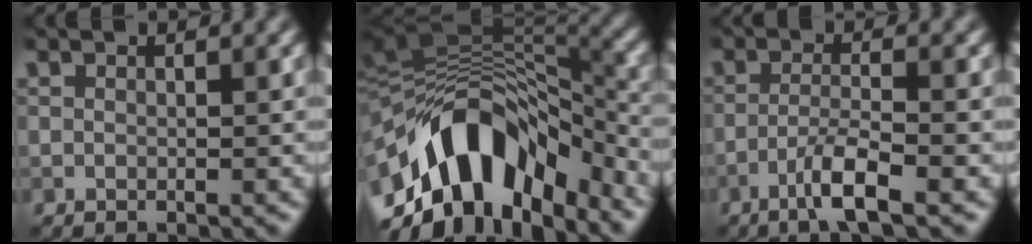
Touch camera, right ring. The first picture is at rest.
{"total": 13.5, "force": [-5.3, 7.7, 9.7], "torque": [-0.163, 0.022, -0.076]}
{"total": 3.5, "force": [-2.1, 0.2, 2.8], "torque": [-0.052, 0.014, -0.049]}